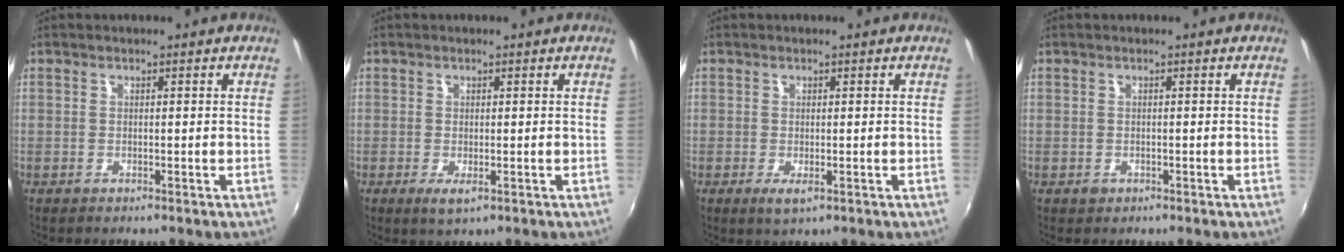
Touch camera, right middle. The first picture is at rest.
{"total": 2.3, "force": [-0.6, 0.8, 2.1], "torque": [-0.038, -0.009, -0.007]}
{"total": 2.2, "force": [-0.7, 0.7, 2.0], "torque": [-0.037, -0.008, -0.007]}
{"total": 1.0, "force": [-0.5, 0.8, 0.3], "torque": [-0.004, -0.003, -0.008]}